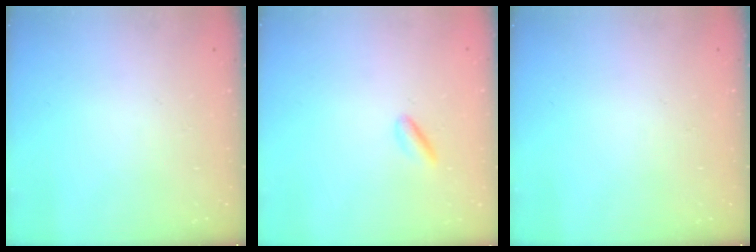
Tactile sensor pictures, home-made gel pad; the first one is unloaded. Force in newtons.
{"total": 2.0, "press": 2.0, "slide": 0.3}
{"total": 0.0}